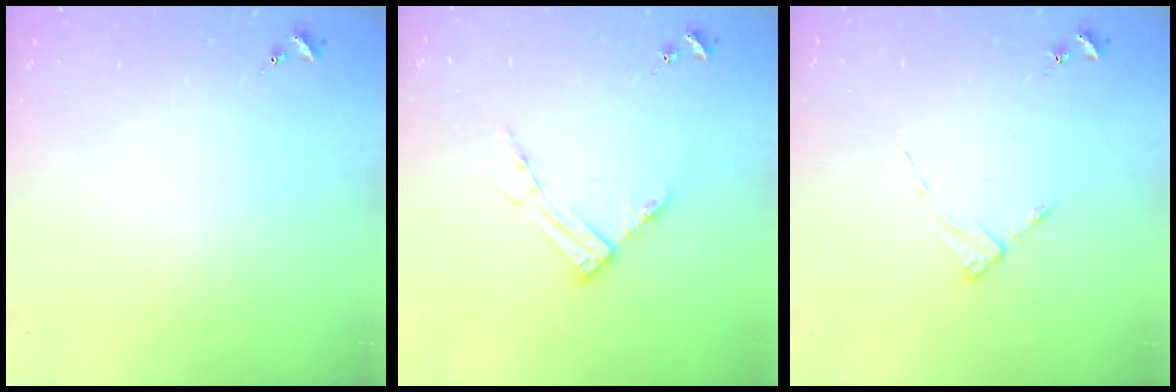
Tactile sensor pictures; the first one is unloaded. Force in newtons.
{"total": 8.6, "press": 8.5, "slide": 0.9}
{"total": 2.6, "press": 2.6, "slide": 0.4}